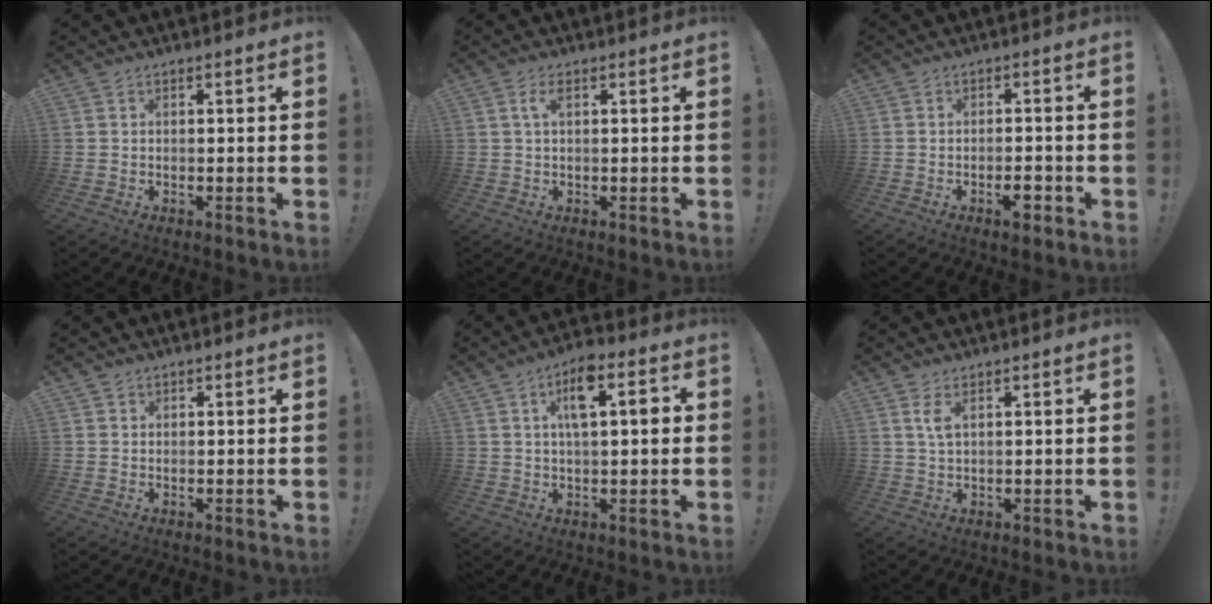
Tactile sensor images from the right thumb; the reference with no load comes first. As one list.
[{"total": 2.6, "force": [0.9, 0.6, 2.4], "torque": [-0.041, 0.003, 0.013]}, {"total": 3.8, "force": [-2.3, 1.0, 2.9], "torque": [-0.035, 0.007, -0.039]}, {"total": 0.9, "force": [0.7, 0.6, 0.1], "torque": [0.003, -0.002, 0.013]}, {"total": 9.6, "force": [2.6, 3.7, 8.4], "torque": [-0.126, 0.009, 0.039]}, {"total": 3.0, "force": [1.1, 0.9, 2.7], "torque": [-0.052, 0.001, 0.017]}]